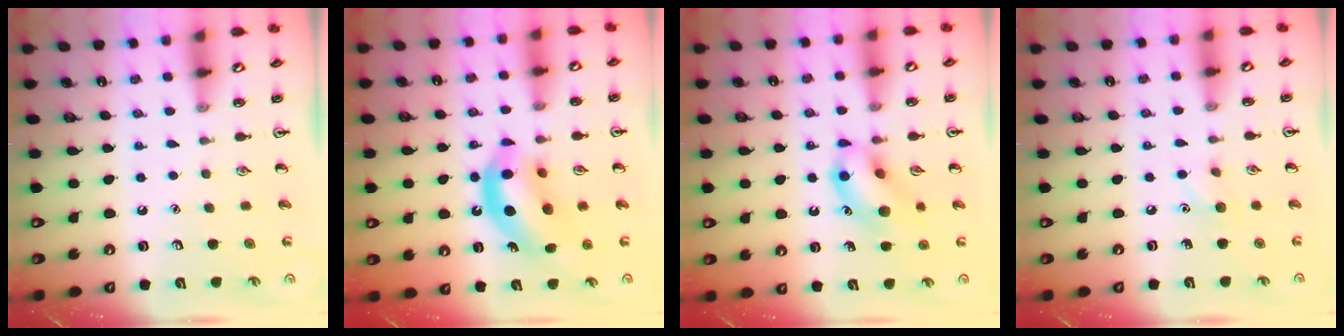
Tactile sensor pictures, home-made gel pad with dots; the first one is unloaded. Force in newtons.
{"total": 13.1, "press": 12.5, "slide": 4.0}
{"total": 11.7, "press": 11.6, "slide": 1.6}
{"total": 5.1, "press": 4.8, "slide": 1.6}